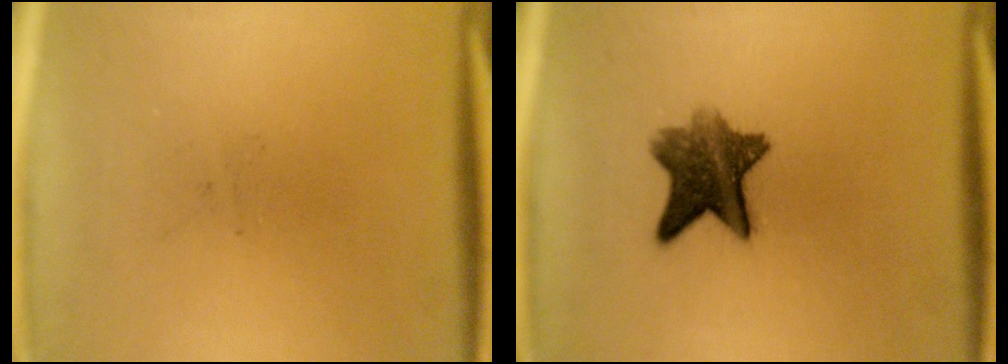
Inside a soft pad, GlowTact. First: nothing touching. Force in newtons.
{"total": 8.0}